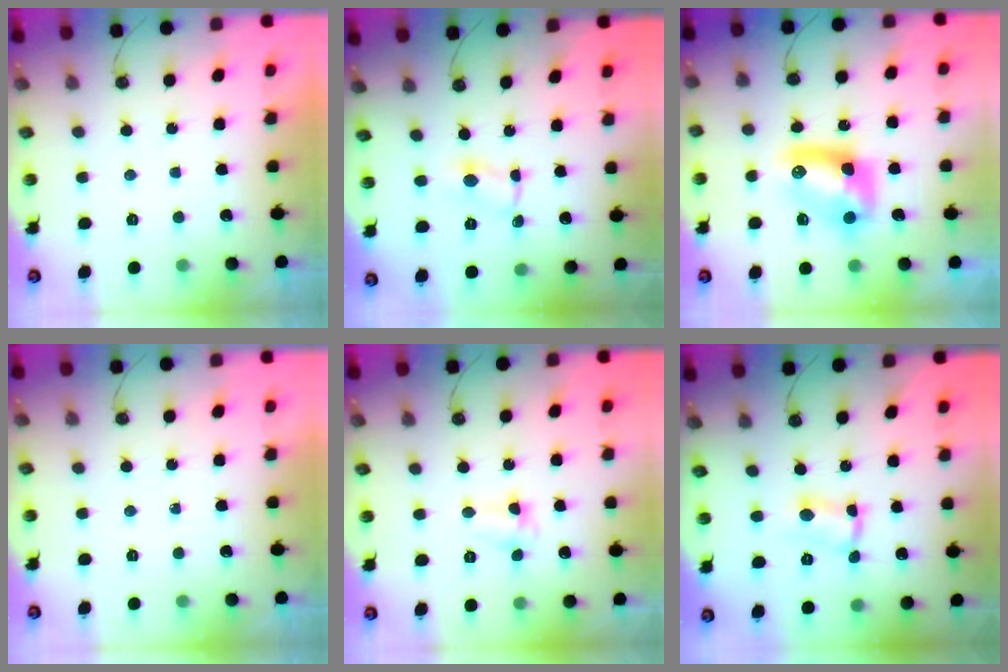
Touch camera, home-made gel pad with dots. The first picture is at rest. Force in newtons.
{"total": 1.2, "press": 1.2, "slide": 0.2}
{"total": 10.2, "press": 10.2, "slide": 0.7}
{"total": 0.0}
{"total": 4.5, "press": 4.4, "slide": 0.6}
{"total": 1.8, "press": 1.6, "slide": 0.7}